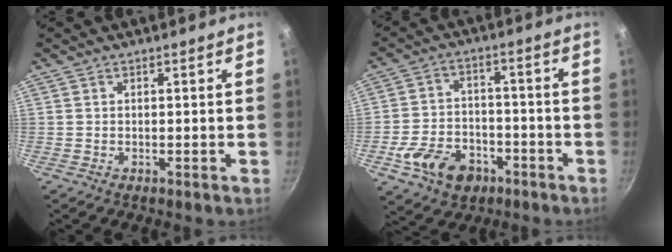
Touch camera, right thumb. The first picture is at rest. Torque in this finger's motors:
{"motor_torque": [1.33, 1.01, 0.94, -0.61, 0.28]}